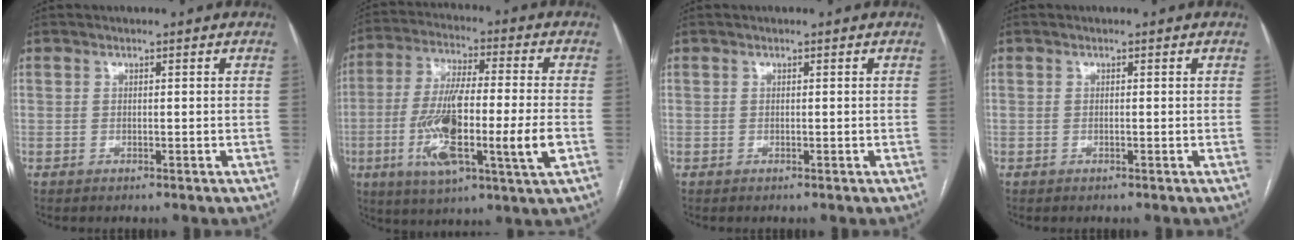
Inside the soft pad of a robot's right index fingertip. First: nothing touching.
{"total": 17.4, "force": [-4.2, 1.8, 16.8], "torque": [-0.316, -0.010, -0.071]}
{"total": 0.0}
{"total": 0.0}